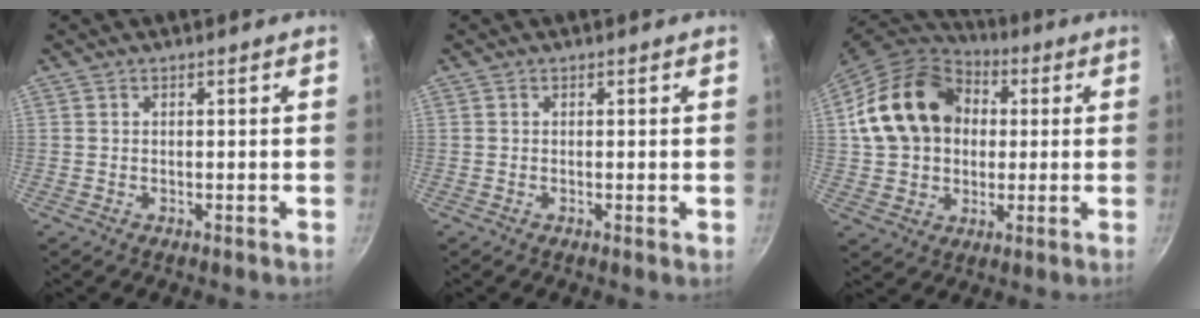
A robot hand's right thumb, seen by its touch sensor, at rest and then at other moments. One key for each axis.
{"total": 0.6, "fx": -0.1, "fy": 0.0, "fz": 0.6, "tx": -0.009, "ty": -0.003, "tz": -0.003}
{"total": 19.4, "fx": 3.3, "fy": 15.2, "fz": 11.7, "tx": -0.185, "ty": 0.028, "tz": 0.054}